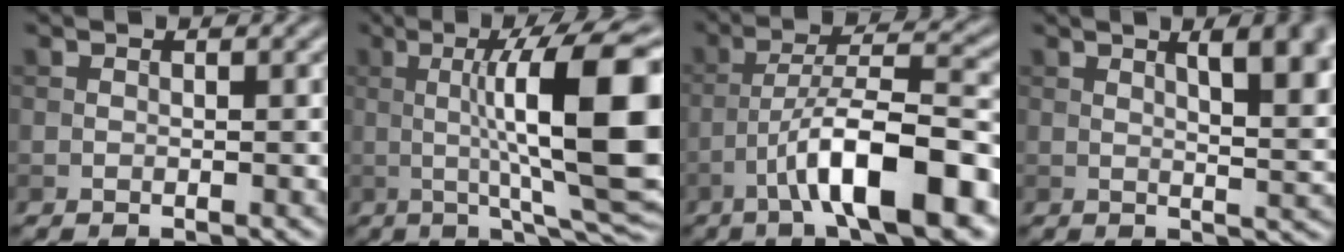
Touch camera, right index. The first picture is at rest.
{"total": 14.7, "force": [1.4, 3.2, 14.3], "torque": [-0.198, 0.007, 0.020]}
{"total": 10.5, "force": [-5.1, 2.3, 8.9], "torque": [-0.141, 0.021, -0.083]}
{"total": 9.3, "force": [3.4, 3.8, 7.8], "torque": [-0.059, 0.024, 0.038]}